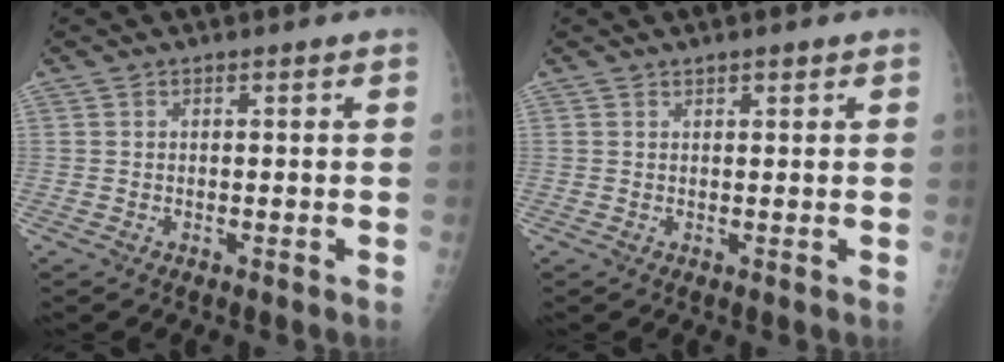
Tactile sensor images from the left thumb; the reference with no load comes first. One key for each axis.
{"total": 1.1, "fx": 0.8, "fy": 0.4, "fz": 0.6, "tx": -0.005, "ty": -0.004, "tz": 0.011}